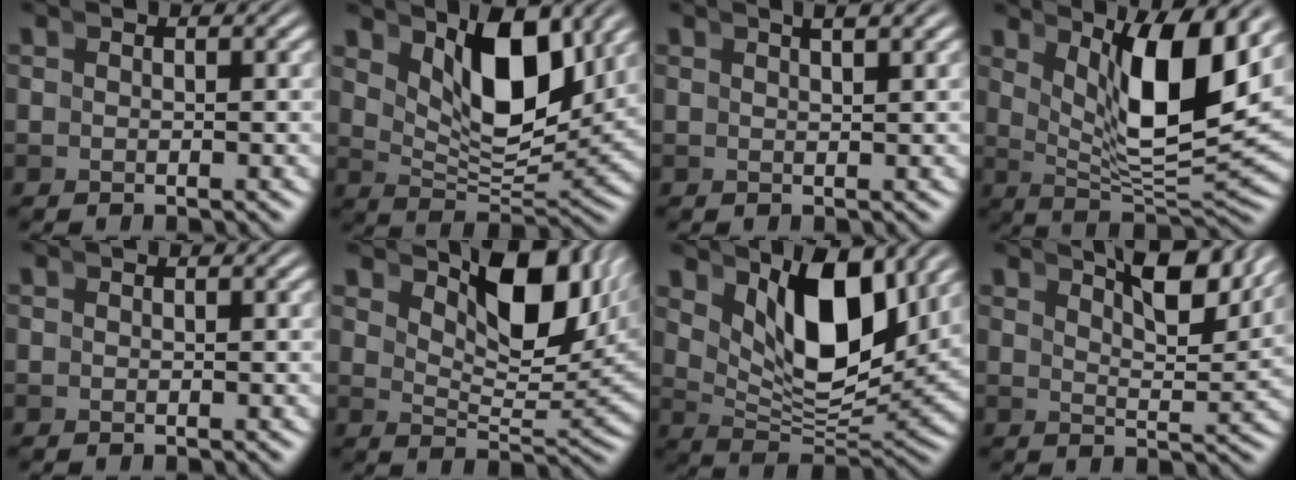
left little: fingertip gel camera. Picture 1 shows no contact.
{"total": 7.2, "force": [3.2, 2.3, 6.1], "torque": [-0.093, -0.010, 0.055]}
{"total": 2.0, "force": [1.3, -1.0, 1.1], "torque": [-0.001, 0.010, 0.023]}
{"total": 8.8, "force": [2.9, 2.3, 8.0], "torque": [-0.119, -0.007, 0.051]}
{"total": 0.0}
{"total": 8.3, "force": [4.5, 2.5, 6.5], "torque": [-0.078, 0.006, 0.068]}
{"total": 8.1, "force": [3.2, 3.0, 6.8], "torque": [-0.102, -0.009, 0.056]}
{"total": 6.1, "force": [4.8, 0.0, 3.8], "torque": [-0.049, 0.001, 0.074]}